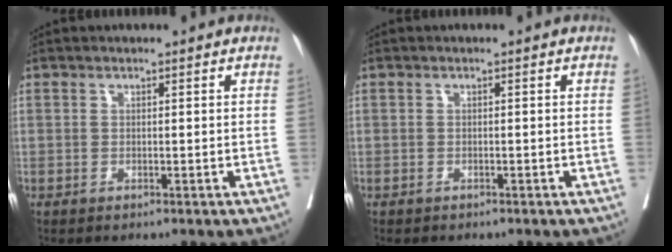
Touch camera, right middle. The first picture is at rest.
{"total": 1.0, "force": [-0.9, 0.5, 0.3], "torque": [-0.012, 0.001, -0.011]}